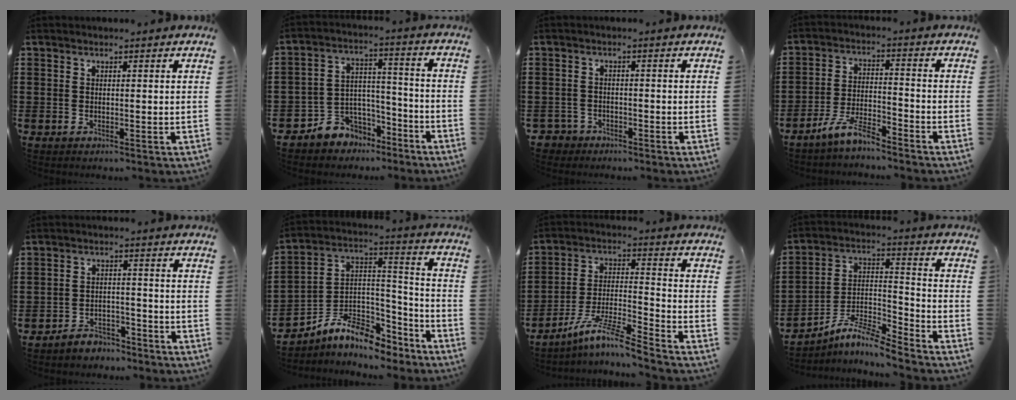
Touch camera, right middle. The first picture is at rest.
{"total": 5.8, "force": [-4.6, 3.5, -0.3], "torque": [-0.012, 0.012, -0.092]}
{"total": 2.3, "force": [-1.9, 1.2, 0.1], "torque": [-0.016, -0.002, -0.046]}
{"total": 6.6, "force": [-5.8, 1.0, 3.1], "torque": [-0.077, -0.004, -0.116]}
{"total": 3.9, "force": [-3.8, 0.9, -0.1], "torque": [-0.005, 0.005, -0.080]}
{"total": 6.8, "force": [-5.4, 3.5, 2.3], "torque": [-0.065, -0.010, -0.108]}
{"total": 9.1, "force": [-7.5, 0.3, 5.2], "torque": [-0.105, -0.002, -0.149]}
{"total": 7.8, "force": [-7.2, 0.8, 3.0], "torque": [-0.061, 0.003, -0.142]}